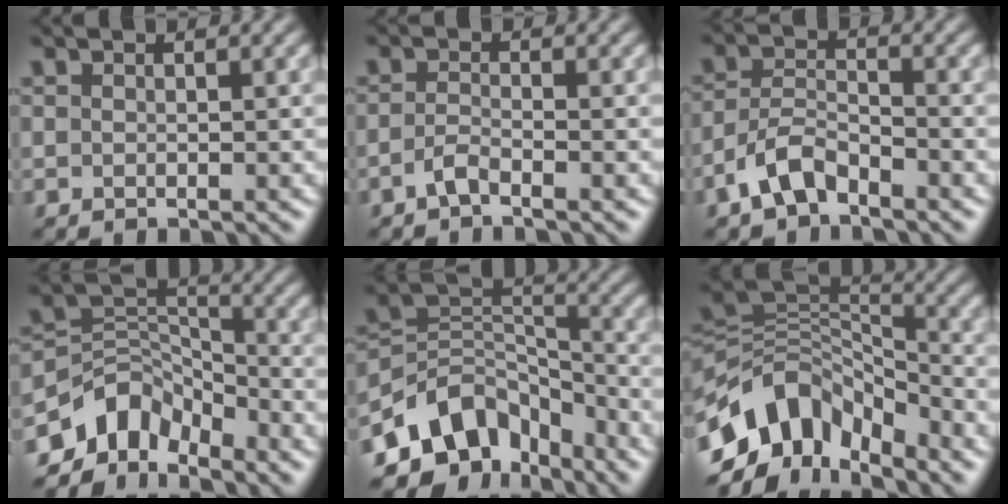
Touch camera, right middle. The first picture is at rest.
{"total": 1.3, "force": [-0.8, 0.3, 1.0], "torque": [-0.026, 0.004, -0.022]}
{"total": 3.5, "force": [-2.4, 1.6, 2.0], "torque": [-0.044, 0.010, -0.055]}
{"total": 5.4, "force": [-4.1, 3.1, 1.7], "torque": [-0.021, 0.004, -0.084]}
{"total": 8.5, "force": [-5.7, 5.3, 3.5], "torque": [-0.043, -0.001, -0.118]}
{"total": 9.8, "force": [-6.0, 5.6, 5.3], "torque": [-0.087, 0.007, -0.121]}